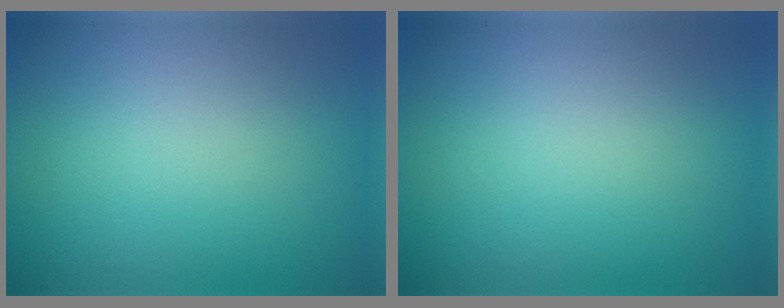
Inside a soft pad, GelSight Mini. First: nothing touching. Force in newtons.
{"total": 0.0}